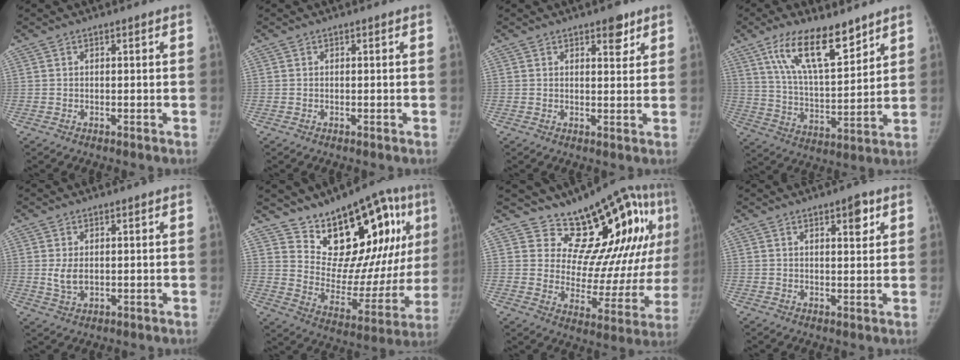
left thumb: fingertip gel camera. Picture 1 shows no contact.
{"total": 0.0}
{"total": 3.8, "force": [2.4, 1.8, 2.4], "torque": [-0.014, -0.013, 0.032]}
{"total": 15.5, "force": [9.9, 5.3, 10.6], "torque": [-0.162, -0.051, 0.188]}
{"total": 3.6, "force": [0.5, 2.2, 2.8], "torque": [-0.055, -0.008, 0.015]}
{"total": 24.0, "force": [12.0, 12.0, 17.1], "torque": [-0.184, -0.045, 0.195]}
{"total": 20.6, "force": [10.9, 9.0, 15.0], "torque": [-0.140, -0.061, 0.165]}
{"total": 4.0, "force": [2.1, 1.4, 3.1], "torque": [-0.032, -0.011, 0.031]}